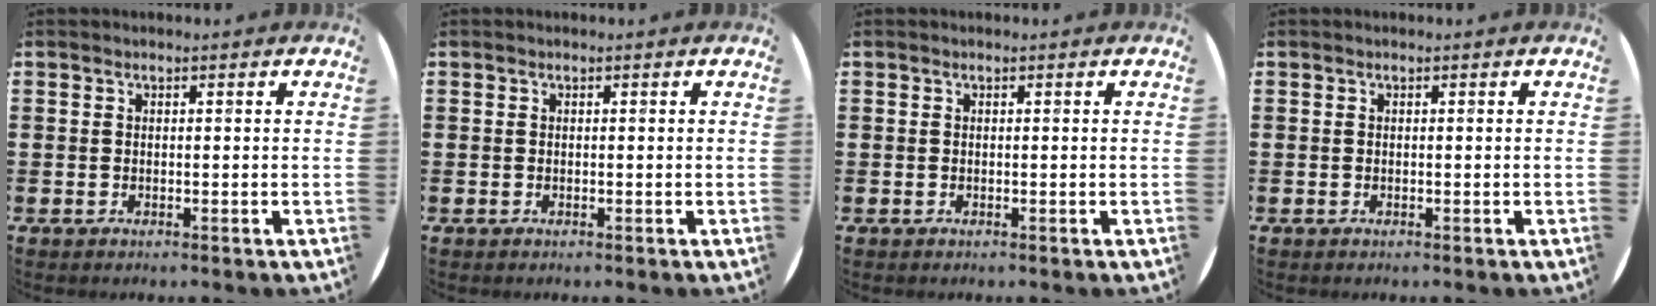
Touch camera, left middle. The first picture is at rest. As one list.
[{"total": 0.0}, {"total": 0.0}, {"total": 0.0}]